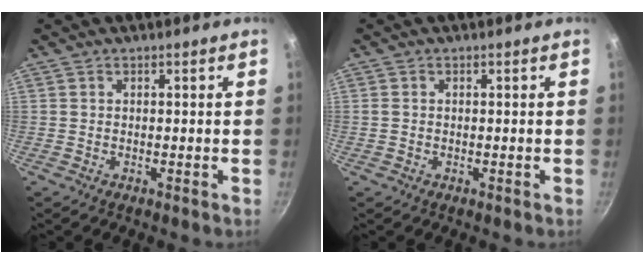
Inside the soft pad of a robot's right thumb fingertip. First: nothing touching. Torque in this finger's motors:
{"motor_torque": [0.33, 0.10, -0.27, 0.26, -0.01]}